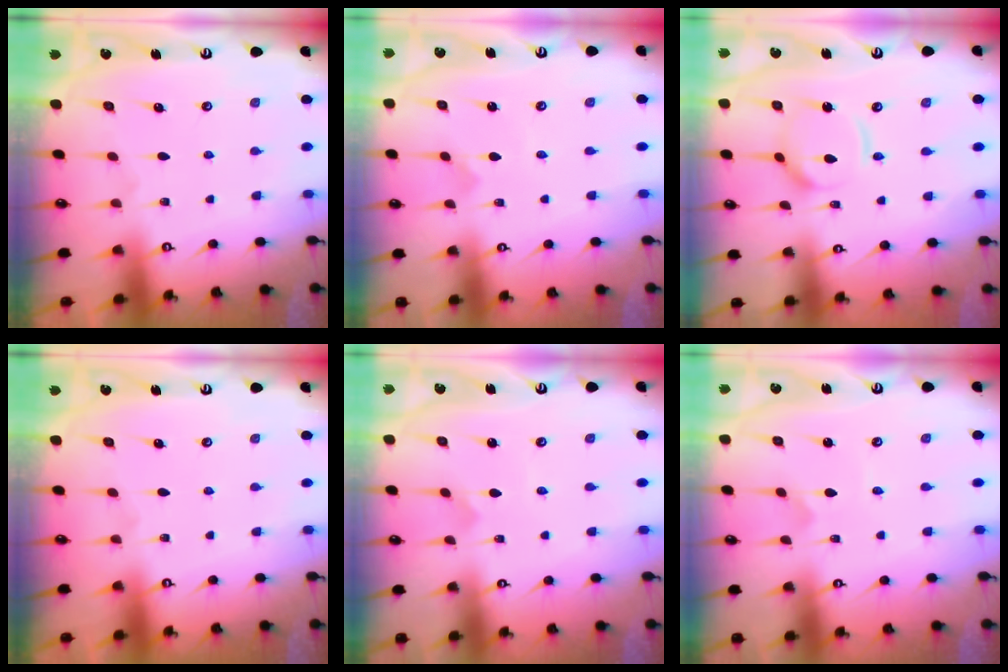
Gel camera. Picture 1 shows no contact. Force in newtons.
{"total": 0.0}
{"total": 11.2, "press": 11.1, "slide": 1.1}
{"total": 0.0}
{"total": 0.0}
{"total": 0.0}